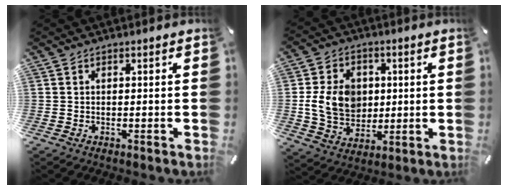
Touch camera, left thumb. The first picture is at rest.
{"total": 11.5, "force": [1.0, 9.4, 6.5], "torque": [-0.144, 0.007, 0.017]}